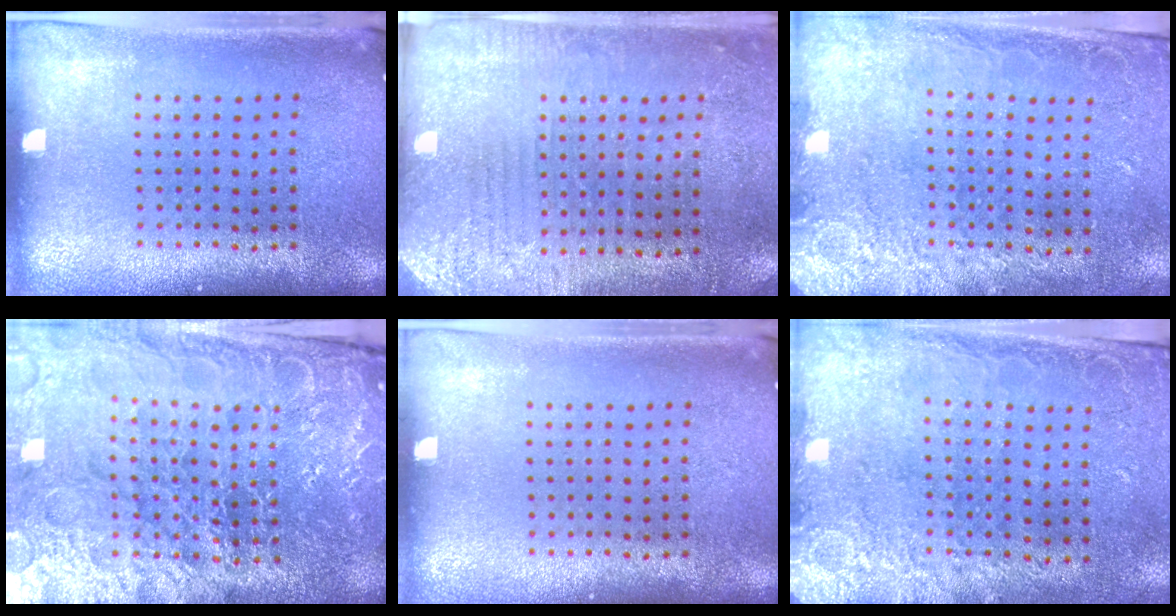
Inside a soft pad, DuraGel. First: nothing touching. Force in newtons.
{"total": 2.8, "press": 2.4, "slide": 1.4}
{"total": 2.6, "press": 1.9, "slide": 1.8}
{"total": 5.4, "press": 5.0, "slide": 1.9}
{"total": 0.0}
{"total": 2.5, "press": 1.9, "slide": 1.6}